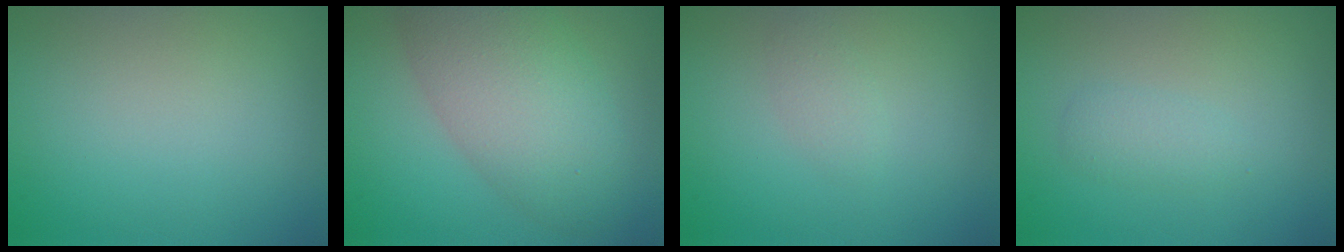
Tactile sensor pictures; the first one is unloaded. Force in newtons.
{"total": 7.4, "press": 7.4, "slide": 0.2}
{"total": 1.1, "press": 1.1, "slide": 0.1}
{"total": 1.4, "press": 1.4, "slide": 0.0}